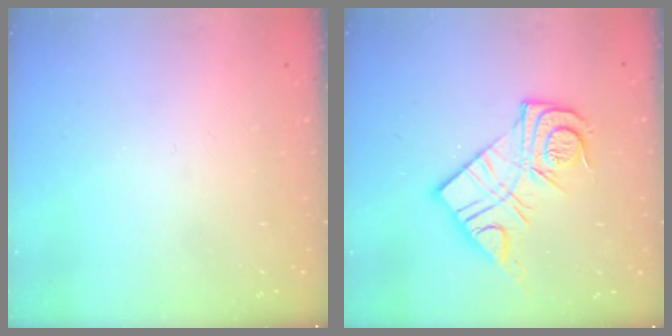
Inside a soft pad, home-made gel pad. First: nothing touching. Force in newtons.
{"total": 13.2, "press": 13.1, "slide": 1.0}